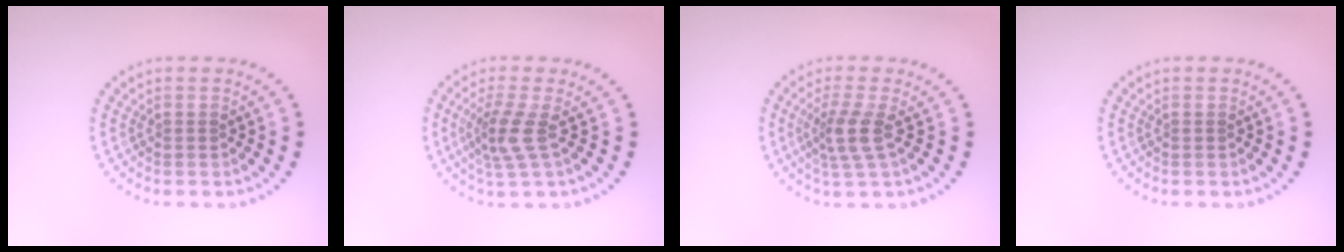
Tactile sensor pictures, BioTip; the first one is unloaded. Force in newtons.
{"total": 2.8, "press": 2.1, "slide": 1.8}
{"total": 2.8, "press": 2.2, "slide": 1.7}
{"total": 0.0}